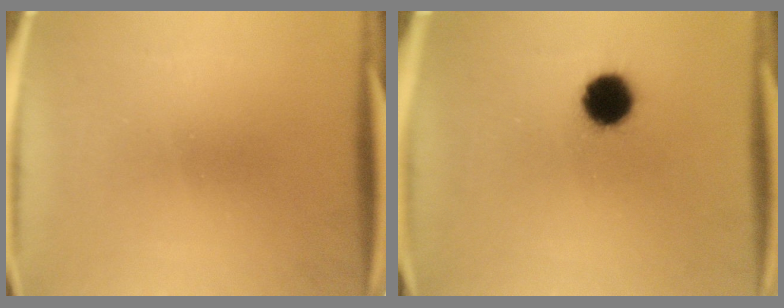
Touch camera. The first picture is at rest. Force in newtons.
{"total": 9.0}